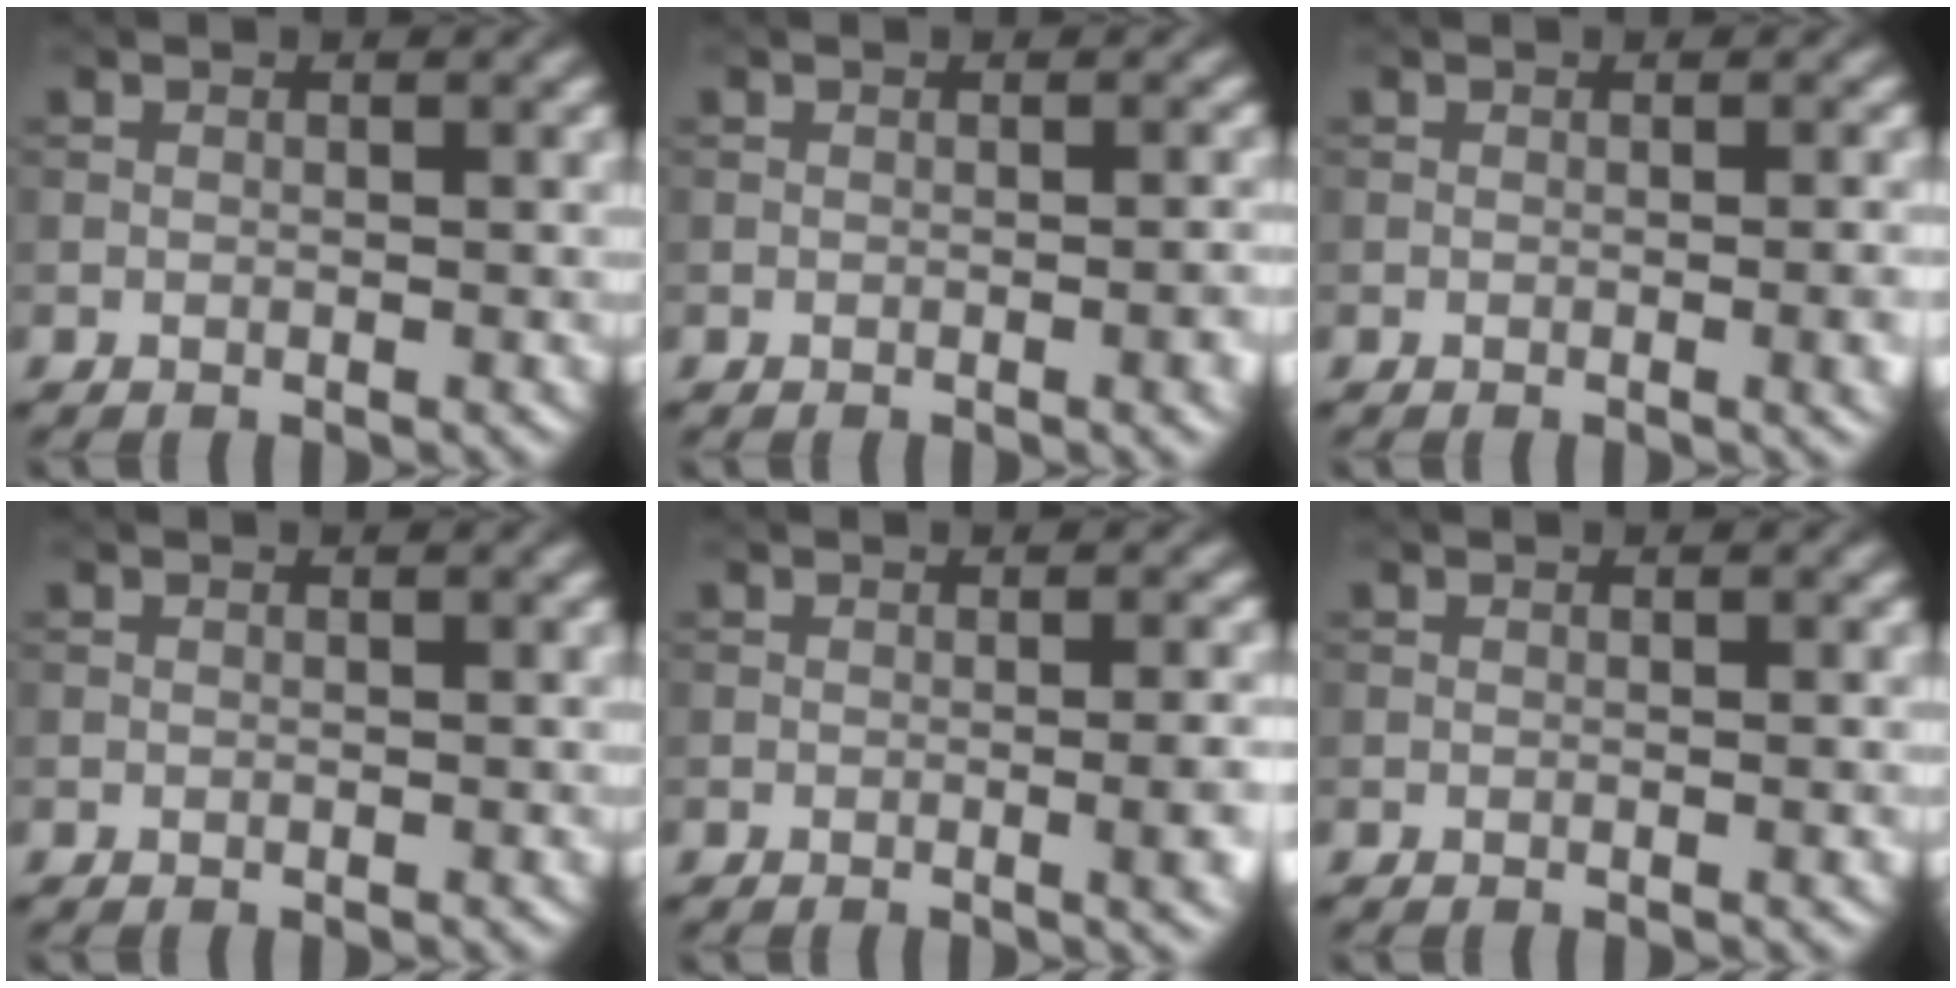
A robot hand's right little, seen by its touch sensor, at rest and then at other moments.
{"total": 2.2, "force": [-0.4, 0.6, 2.0], "torque": [-0.021, 0.000, -0.005]}
{"total": 2.8, "force": [-0.4, 0.9, 2.7], "torque": [-0.028, -0.002, -0.005]}
{"total": 0.0}
{"total": 4.4, "force": [-0.6, 1.6, 4.1], "torque": [-0.041, -0.005, -0.002]}
{"total": 0.5, "force": [0.0, 0.1, 0.5], "torque": [-0.004, 0.001, 0.000]}